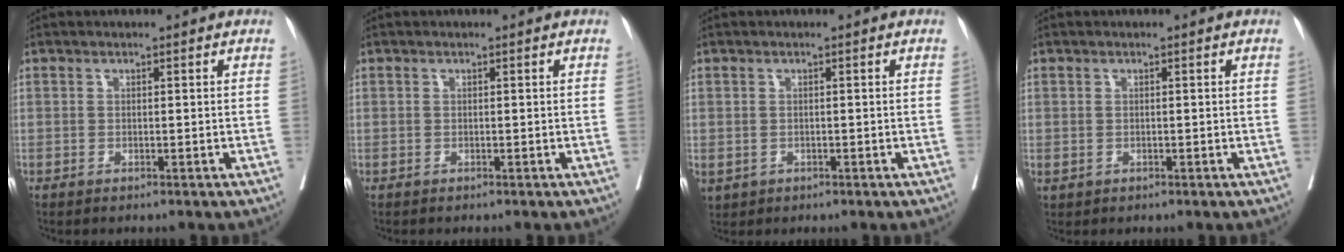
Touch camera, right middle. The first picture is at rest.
{"total": 0.0}
{"total": 3.5, "force": [-1.4, 2.8, 1.6], "torque": [-0.044, -0.003, -0.012]}
{"total": 0.5, "force": [0.0, 0.3, 0.4], "torque": [-0.014, 0.000, 0.006]}